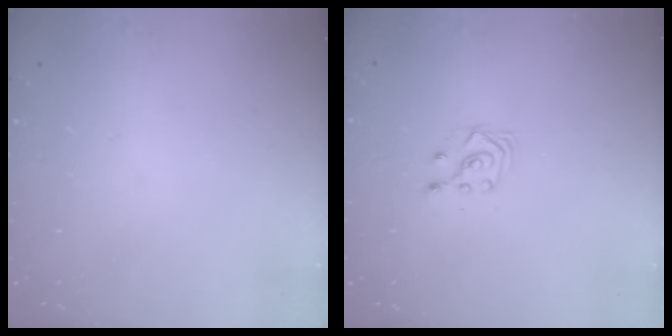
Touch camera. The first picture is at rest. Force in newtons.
{"total": 3.3, "press": 3.2, "slide": 0.8}